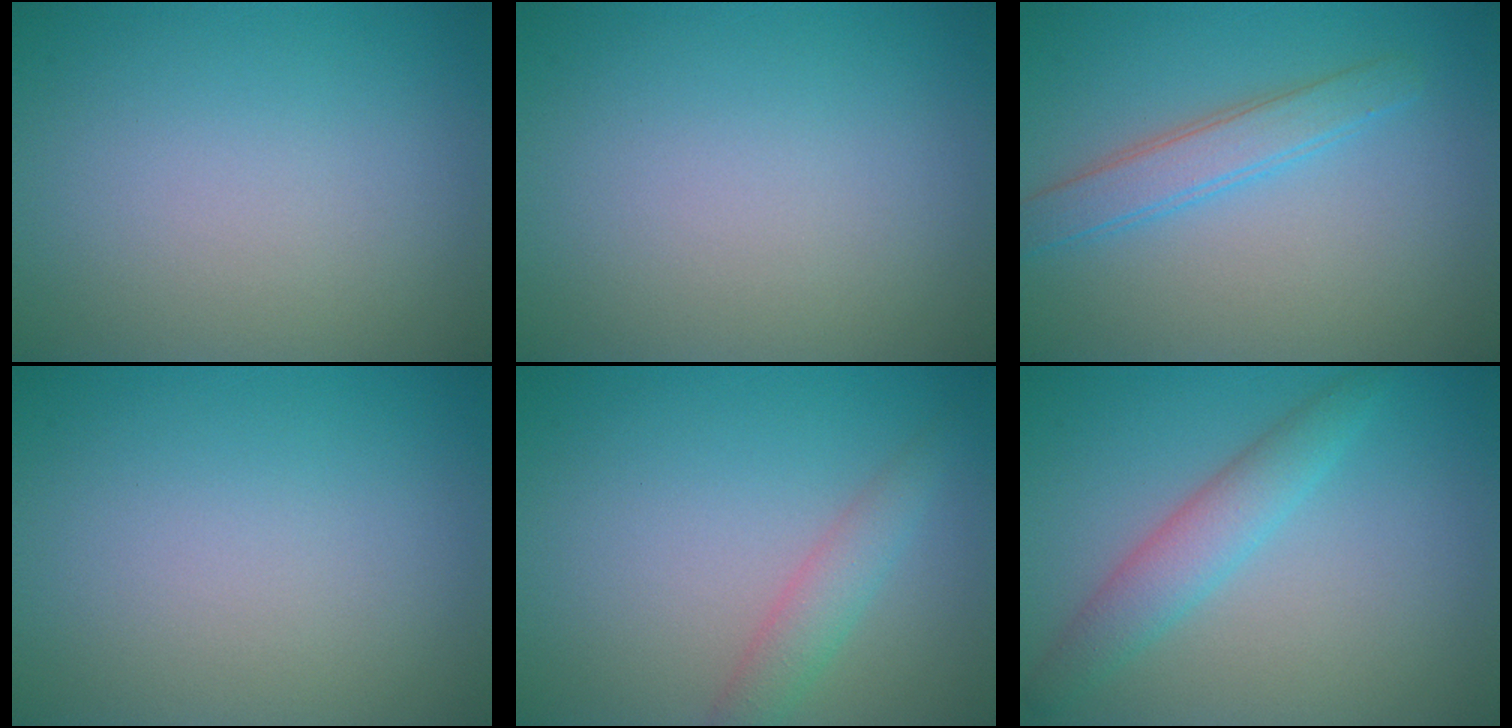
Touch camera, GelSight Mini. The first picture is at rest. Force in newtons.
{"total": 0.0}
{"total": 2.9, "press": 2.9, "slide": 0.1}
{"total": 0.0}
{"total": 2.3, "press": 2.3, "slide": 0.0}
{"total": 3.2, "press": 3.2, "slide": 0.0}